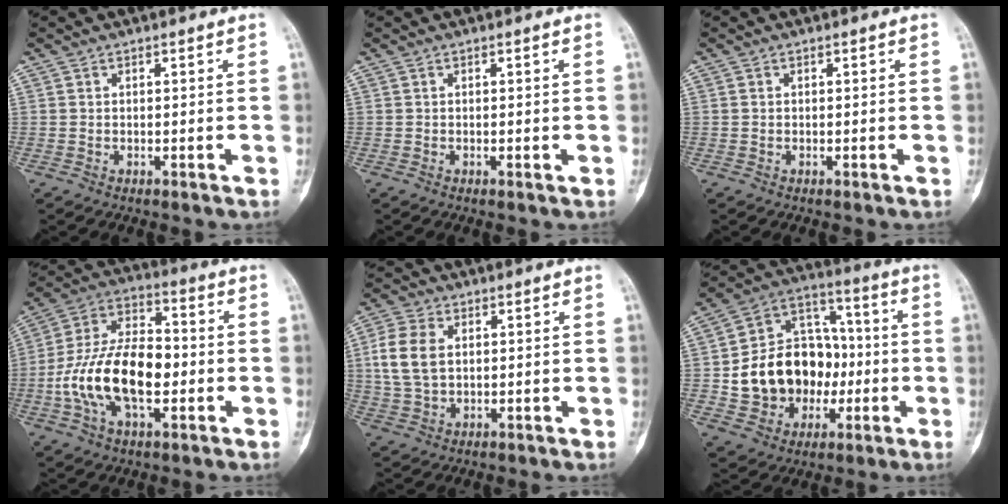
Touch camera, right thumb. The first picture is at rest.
{"total": 0.6, "force": [-0.1, 0.0, 0.6], "torque": [-0.011, 0.000, 0.001]}
{"total": 0.0}
{"total": 18.6, "force": [-3.2, 10.3, 15.2], "torque": [-0.281, 0.035, -0.057]}
{"total": 8.7, "force": [1.4, 5.8, 6.4], "torque": [-0.138, 0.006, 0.031]}
{"total": 19.7, "force": [-2.1, 15.7, 11.6], "torque": [-0.150, 0.040, -0.020]}